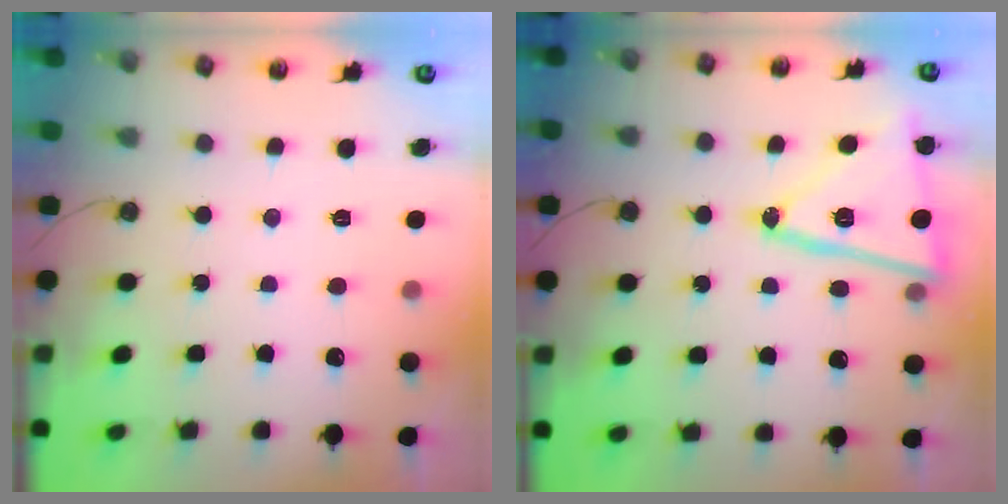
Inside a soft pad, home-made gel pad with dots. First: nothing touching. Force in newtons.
{"total": 18.5, "press": 18.4, "slide": 1.1}